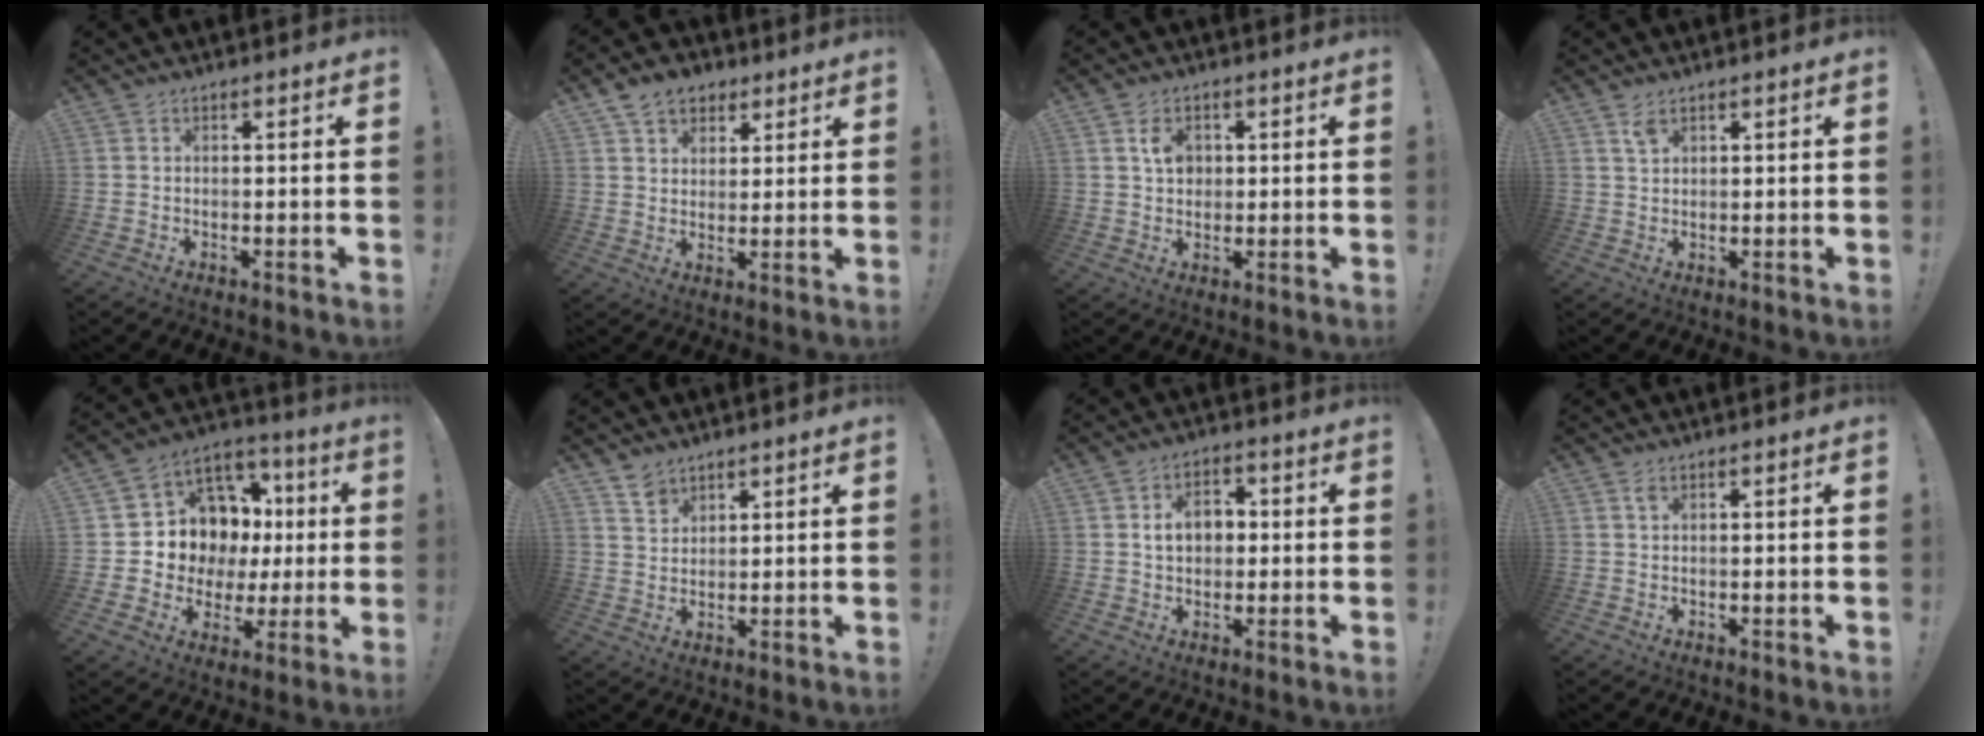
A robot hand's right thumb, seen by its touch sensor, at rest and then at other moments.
{"total": 8.6, "force": [5.0, 6.3, 2.8], "torque": [-0.039, -0.021, 0.098]}
{"total": 4.9, "force": [1.2, 3.7, 3.0], "torque": [-0.037, 0.000, 0.018]}
{"total": 2.8, "force": [1.8, 1.3, 1.7], "torque": [-0.029, -0.004, 0.031]}
{"total": 11.3, "force": [3.0, 10.0, 4.1], "torque": [-0.064, -0.035, 0.078]}
{"total": 4.7, "force": [3.9, 2.6, 0.9], "torque": [-0.014, -0.024, 0.074]}
{"total": 8.0, "force": [0.9, 6.2, 5.1], "torque": [-0.080, 0.012, 0.015]}
{"total": 1.1, "force": [0.5, 0.5, 0.8], "torque": [-0.019, 0.003, 0.009]}